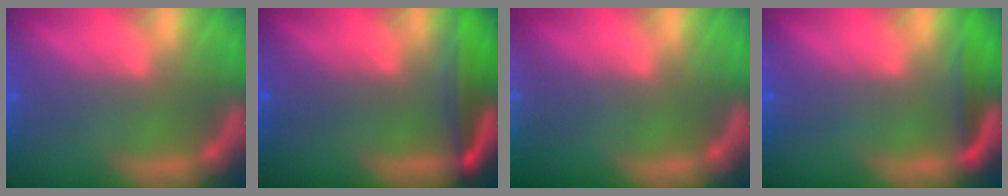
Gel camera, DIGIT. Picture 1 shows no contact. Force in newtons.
{"total": 5.0}
{"total": 9.5}
{"total": 2.5}